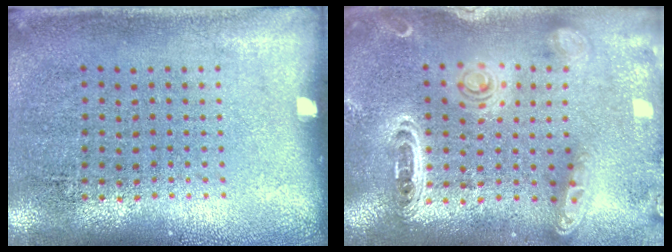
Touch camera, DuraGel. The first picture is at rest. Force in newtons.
{"total": 1.9, "press": 1.9, "slide": 0.4}